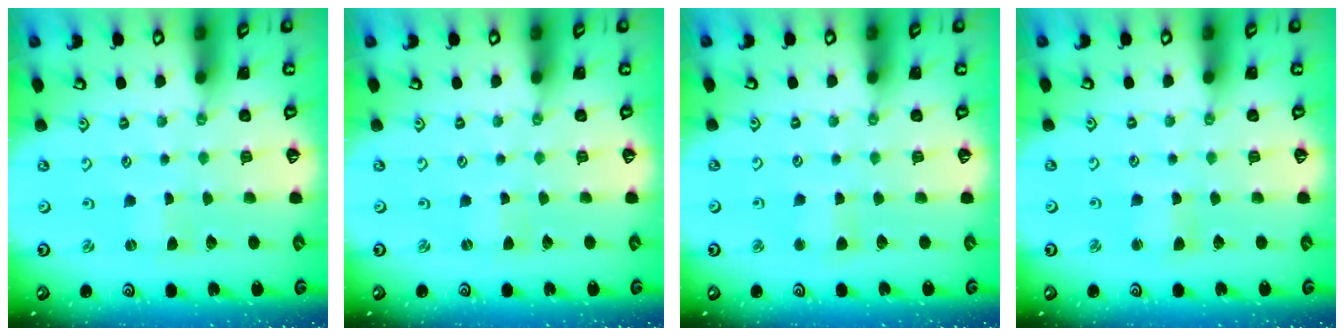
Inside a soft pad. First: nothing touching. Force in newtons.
{"total": 0.0}
{"total": 3.9, "press": 3.9, "slide": 0.2}
{"total": 1.5, "press": 1.5, "slide": 0.3}